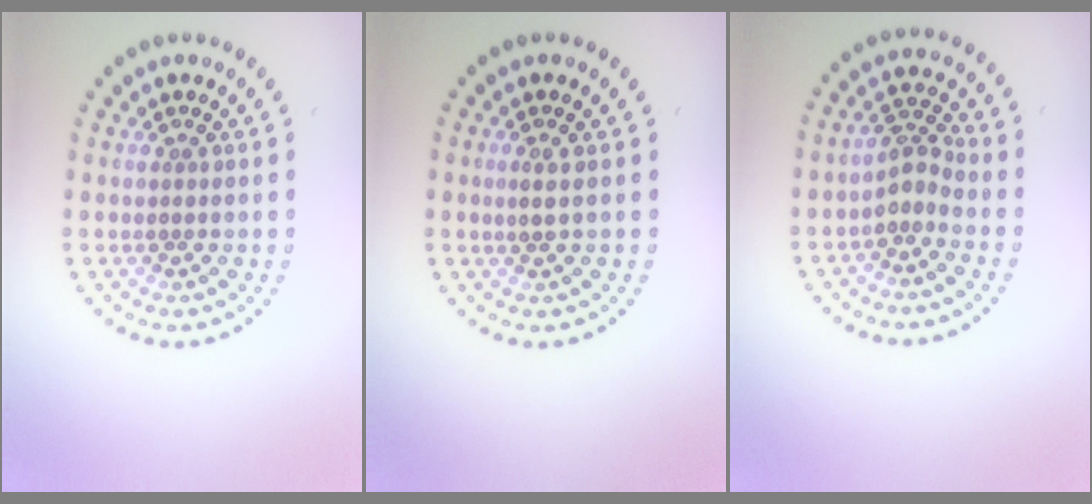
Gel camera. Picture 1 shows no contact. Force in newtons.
{"total": 1.0, "press": 0.8, "slide": 0.6}
{"total": 2.2, "press": 1.6, "slide": 1.5}